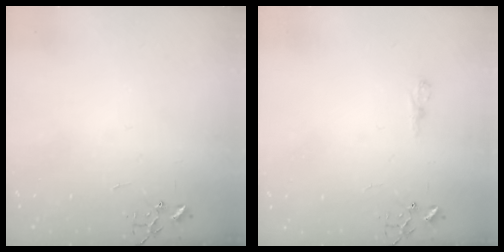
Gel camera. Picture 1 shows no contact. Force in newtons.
{"total": 6.0, "press": 6.0, "slide": 0.7}